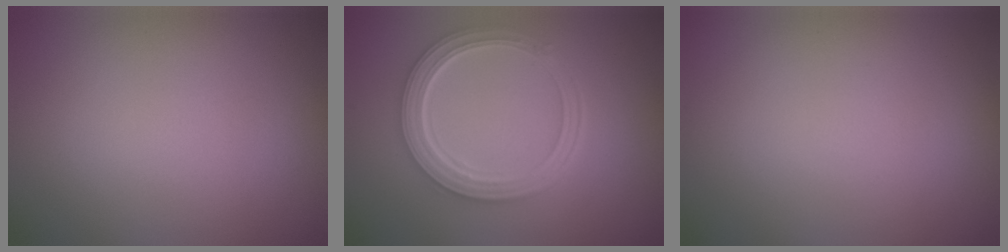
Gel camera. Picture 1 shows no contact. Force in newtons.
{"total": 5.1, "press": 4.1, "slide": 3.1}
{"total": 0.0}